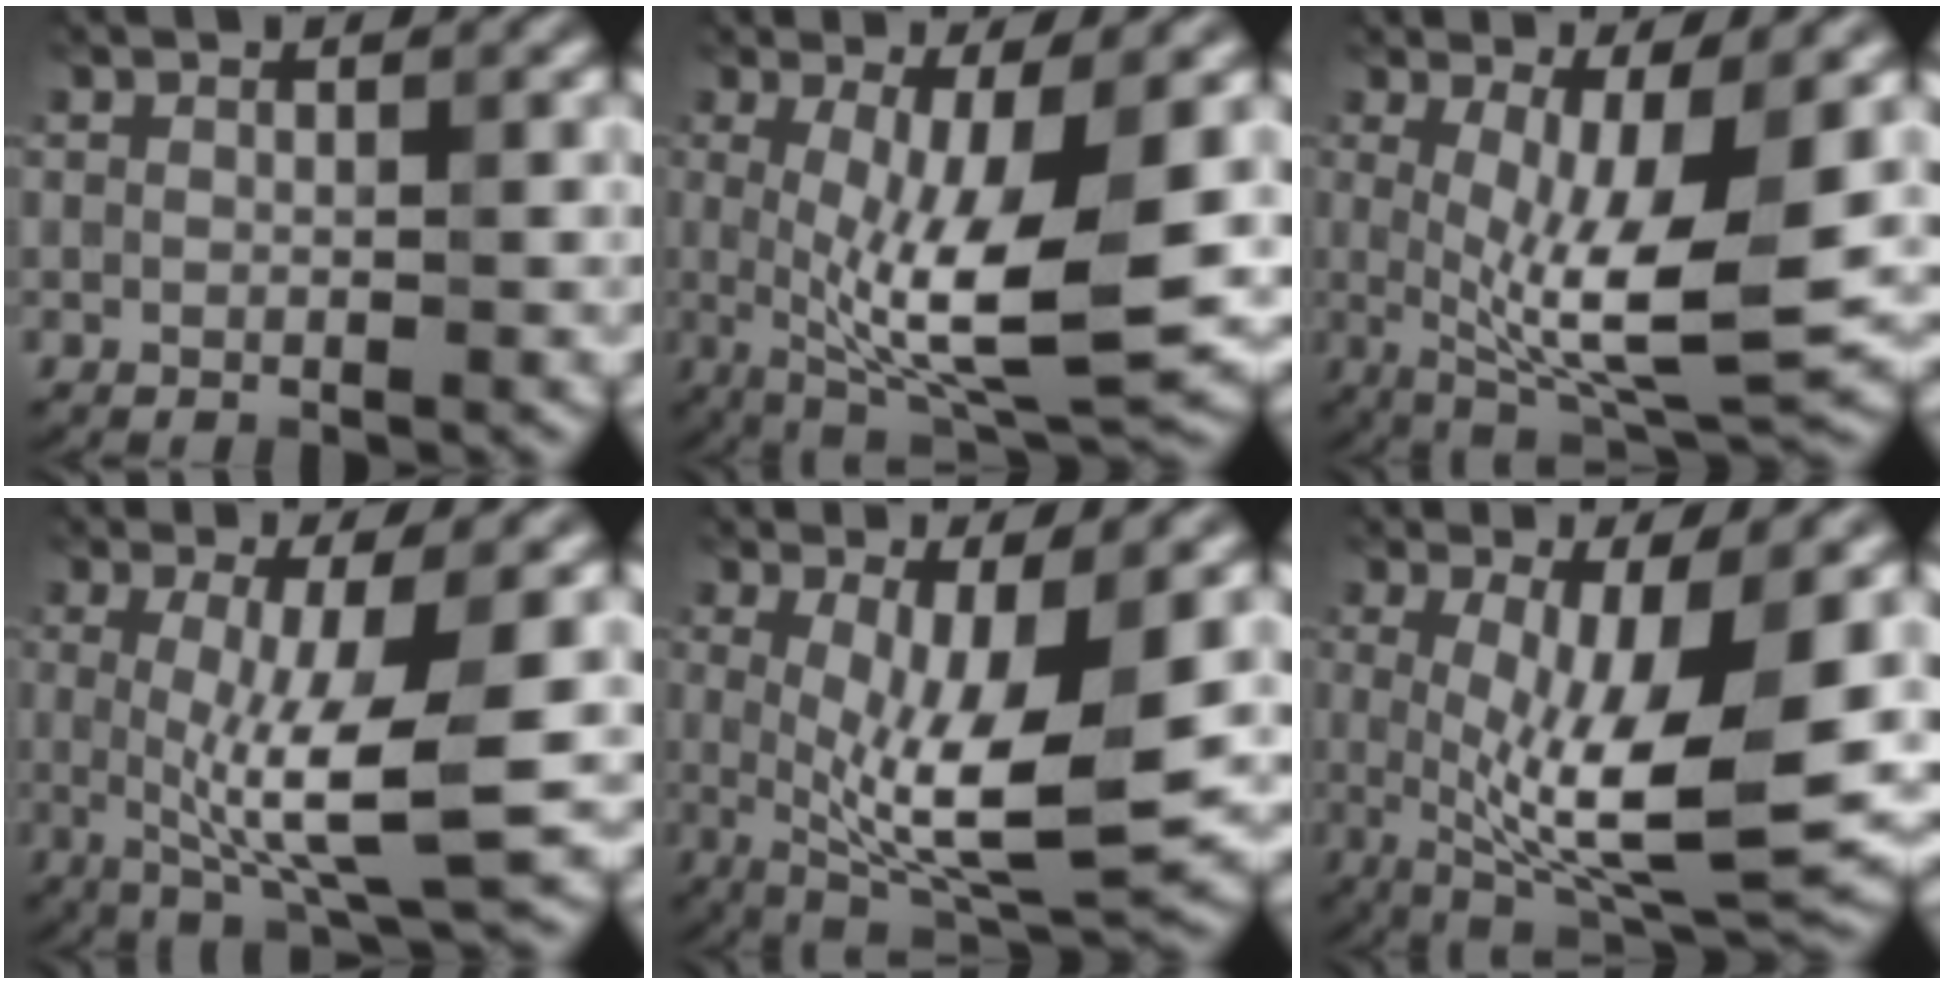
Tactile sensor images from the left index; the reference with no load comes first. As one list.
[{"total": 10.5, "force": [-0.5, 2.9, 10.1], "torque": [-0.177, -0.019, -0.002]}, {"total": 9.7, "force": [0.0, 2.8, 9.3], "torque": [-0.161, -0.019, 0.006]}, {"total": 8.0, "force": [-0.4, 1.7, 7.8], "torque": [-0.131, -0.012, -0.004]}, {"total": 9.3, "force": [0.1, 2.7, 8.9], "torque": [-0.156, -0.019, 0.007]}, {"total": 11.4, "force": [-0.2, 3.2, 10.9], "torque": [-0.184, -0.020, 0.001]}]